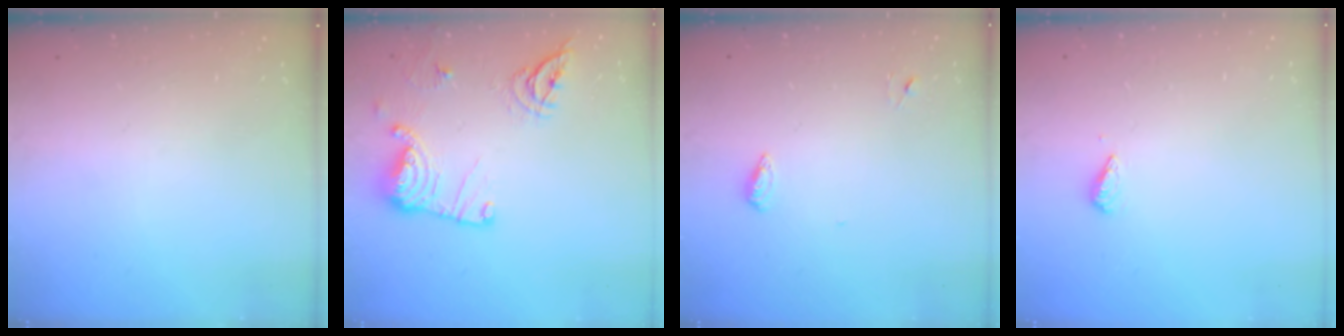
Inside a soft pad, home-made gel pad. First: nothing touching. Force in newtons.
{"total": 14.9, "press": 14.9, "slide": 0.4}
{"total": 4.6, "press": 4.4, "slide": 1.0}
{"total": 2.9, "press": 2.9, "slide": 0.4}